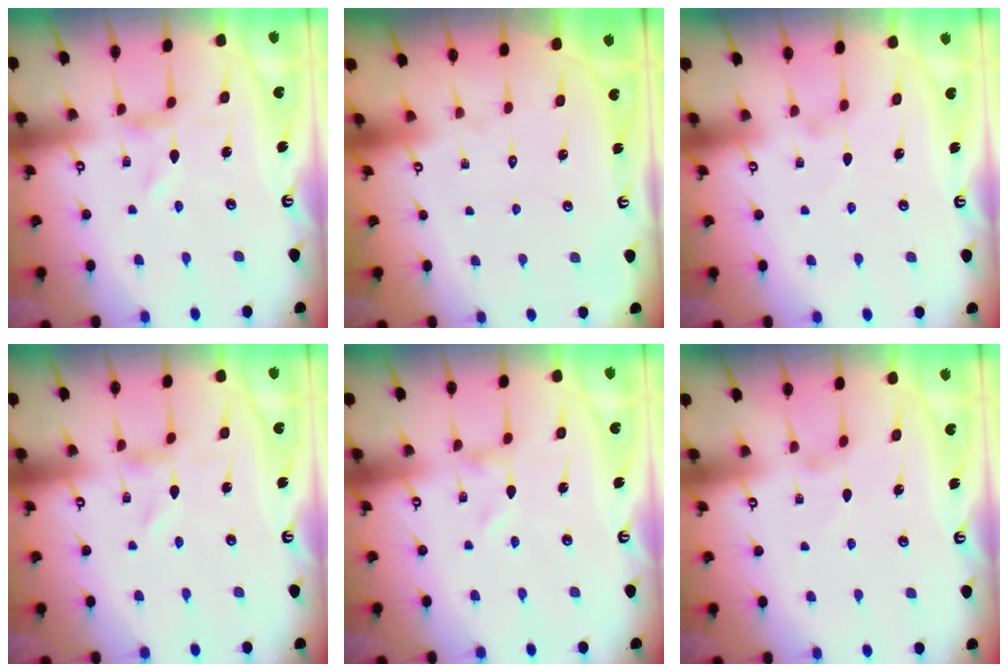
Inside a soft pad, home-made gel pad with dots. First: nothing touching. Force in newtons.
{"total": 1.7, "press": 1.7, "slide": 0.1}
{"total": 1.4, "press": 1.4, "slide": 0.3}
{"total": 0.0}
{"total": 0.0}
{"total": 1.3, "press": 1.2, "slide": 0.4}